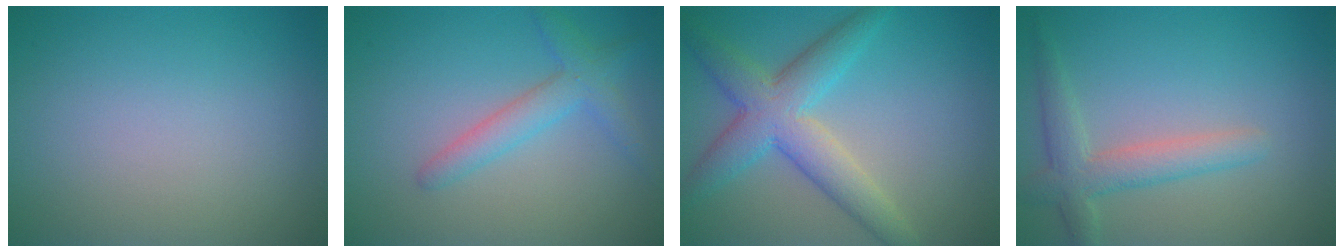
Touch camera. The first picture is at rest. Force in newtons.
{"total": 2.8, "press": 2.8, "slide": 0.1}
{"total": 5.9, "press": 5.9, "slide": 0.1}
{"total": 3.4, "press": 3.4, "slide": 0.3}